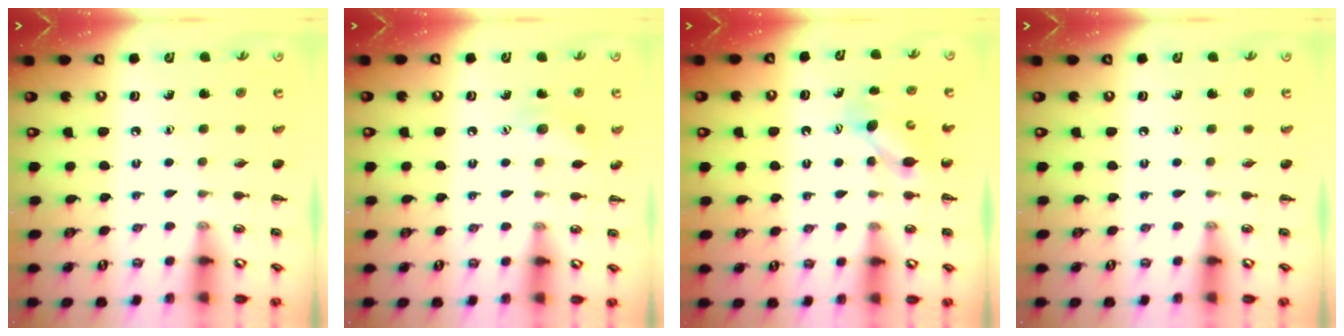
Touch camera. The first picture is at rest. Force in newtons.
{"total": 7.7, "press": 7.6, "slide": 1.3}
{"total": 4.5, "press": 4.4, "slide": 0.9}
{"total": 0.0}